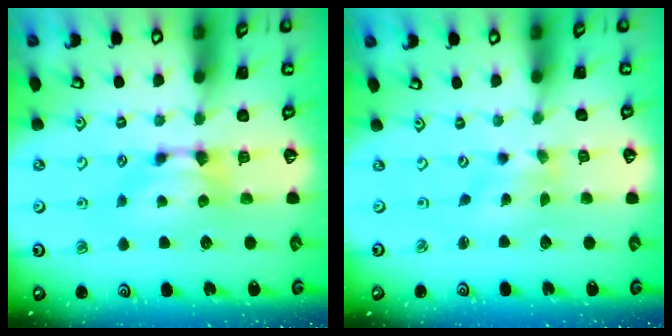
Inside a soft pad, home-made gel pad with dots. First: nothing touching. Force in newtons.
{"total": 3.4, "press": 3.2, "slide": 0.9}